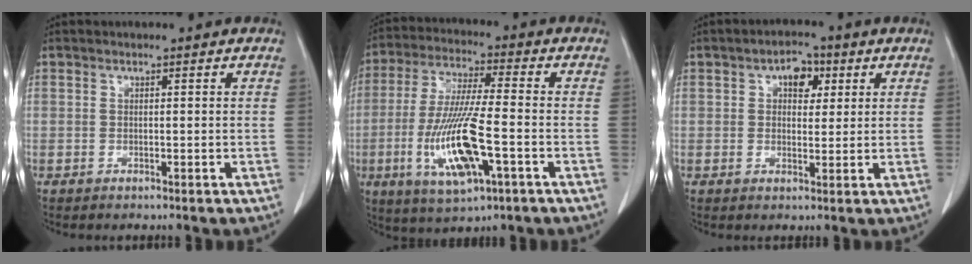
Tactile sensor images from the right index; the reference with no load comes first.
{"total": 13.2, "force": [-4.1, 1.8, 12.4], "torque": [-0.256, -0.018, -0.074]}
{"total": 4.5, "force": [1.8, 2.7, 3.1], "torque": [-0.043, 0.014, 0.026]}